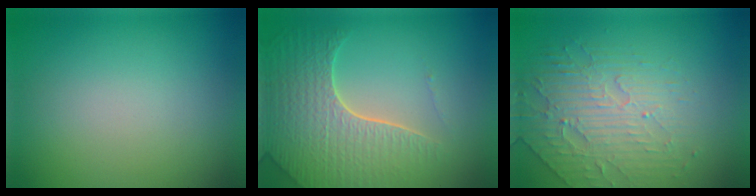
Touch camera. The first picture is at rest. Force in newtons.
{"total": 7.0, "press": 5.2, "slide": 4.7}
{"total": 4.0, "press": 3.6, "slide": 1.6}